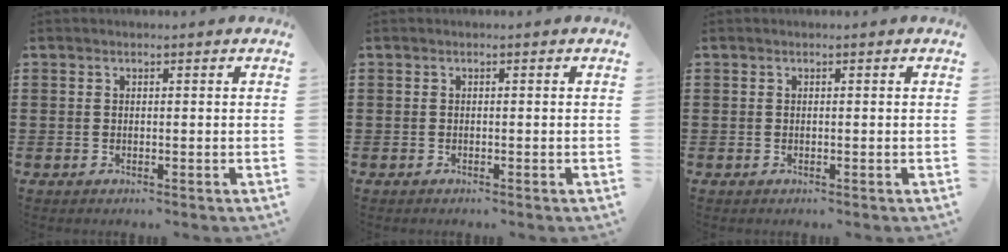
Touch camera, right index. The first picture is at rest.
{"total": 0.0}
{"total": 0.0}